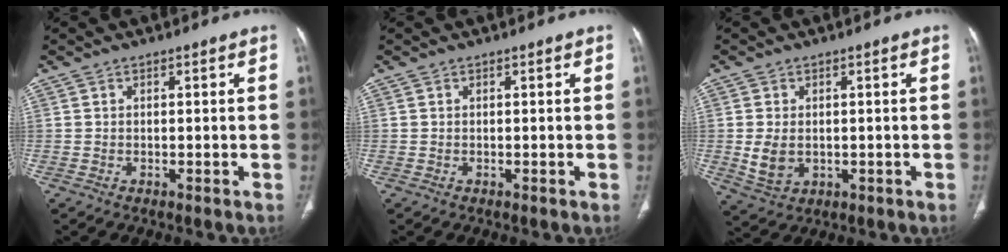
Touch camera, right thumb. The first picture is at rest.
{"total": 0.0}
{"total": 5.5, "force": [-0.3, 4.0, 3.7], "torque": [-0.066, -0.007, 0.007]}